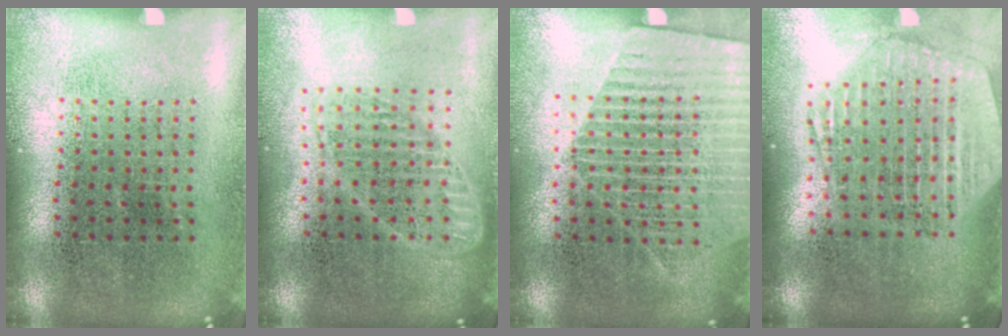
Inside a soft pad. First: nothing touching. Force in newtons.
{"total": 1.8, "press": 1.5, "slide": 0.9}
{"total": 1.7, "press": 1.5, "slide": 0.8}
{"total": 2.6, "press": 2.1, "slide": 1.4}